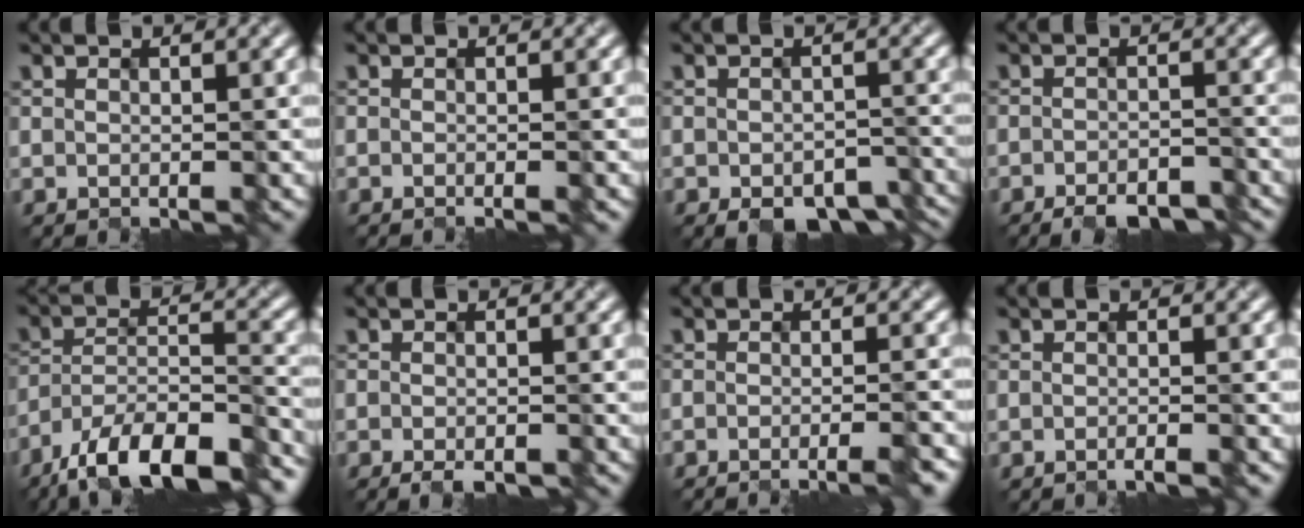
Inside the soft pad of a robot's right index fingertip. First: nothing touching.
{"total": 0.5, "force": [-0.4, 0.1, 0.4], "torque": [-0.002, 0.002, -0.013]}
{"total": 5.0, "force": [-3.5, 2.5, 2.5], "torque": [-0.029, -0.016, -0.046]}
{"total": 3.3, "force": [-2.9, 0.6, 1.5], "torque": [-0.019, -0.004, -0.044]}
{"total": 12.4, "force": [-9.9, 3.6, 6.5], "torque": [-0.108, -0.003, -0.163]}
{"total": 1.3, "force": [-1.1, 0.1, 0.8], "torque": [-0.012, -0.002, -0.017]}
{"total": 3.6, "force": [-1.9, 0.9, 2.9], "torque": [-0.017, -0.002, -0.030]}
{"total": 1.2, "force": [-0.8, 0.2, 0.8], "torque": [-0.008, -0.001, -0.018]}